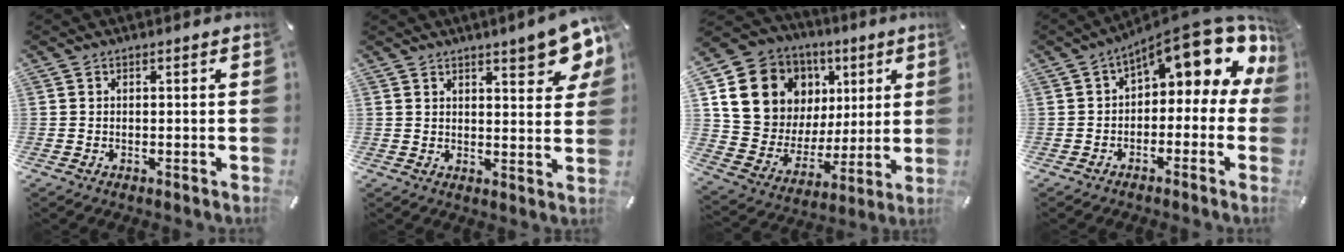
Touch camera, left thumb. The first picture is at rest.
{"total": 8.9, "force": [6.3, 2.8, 5.6], "torque": [-0.064, -0.039, 0.105]}
{"total": 15.8, "force": [6.9, 13.3, 5.0], "torque": [-0.091, -0.047, 0.149]}
{"total": 13.3, "force": [6.9, 5.8, 9.8], "torque": [-0.139, -0.050, 0.114]}